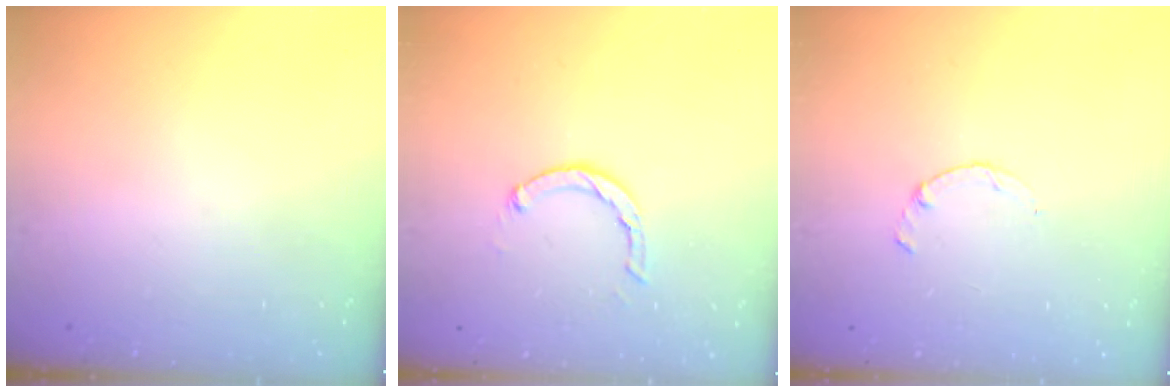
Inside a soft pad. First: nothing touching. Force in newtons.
{"total": 2.1, "press": 2.1, "slide": 0.3}
{"total": 1.5, "press": 1.4, "slide": 0.3}